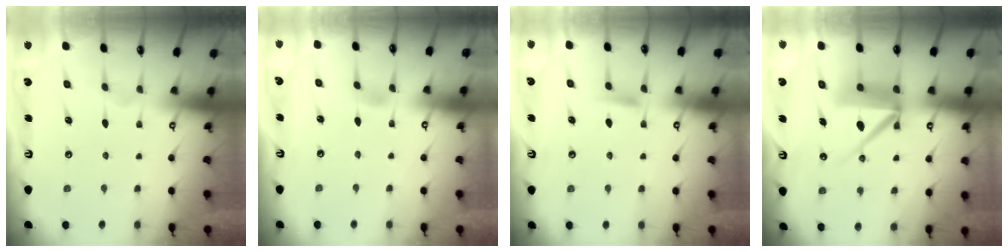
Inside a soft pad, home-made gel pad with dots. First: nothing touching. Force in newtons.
{"total": 3.2, "press": 3.2, "slide": 0.4}
{"total": 5.2, "press": 5.2, "slide": 0.7}
{"total": 10.1, "press": 10.0, "slide": 1.3}